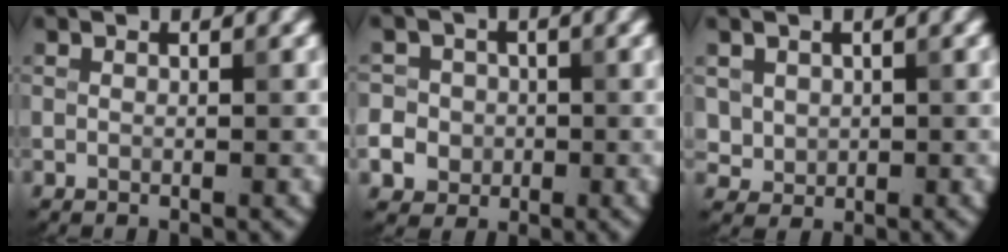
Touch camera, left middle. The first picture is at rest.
{"total": 9.4, "force": [-2.4, 8.7, 2.4], "torque": [-0.068, -0.002, -0.059]}
{"total": 2.2, "force": [0.6, 1.9, 0.7], "torque": [-0.020, -0.007, 0.029]}